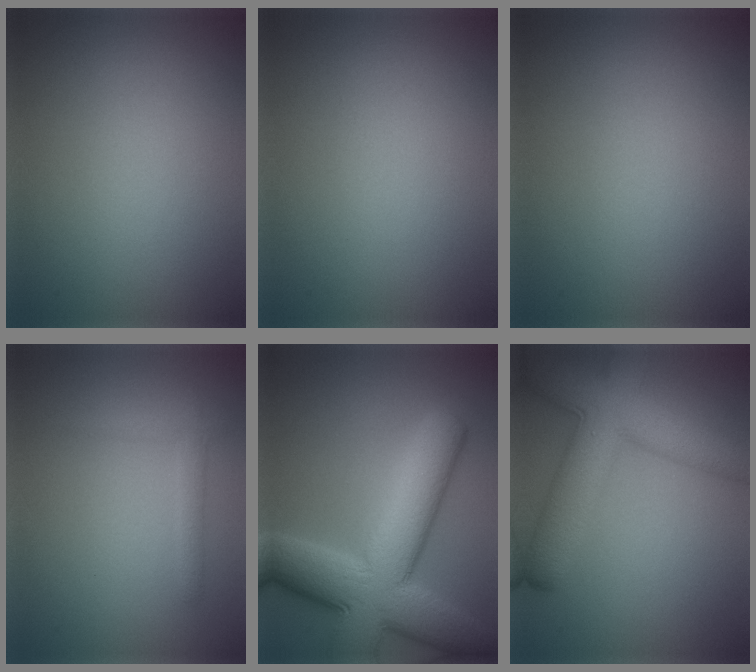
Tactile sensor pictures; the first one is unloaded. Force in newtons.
{"total": 0.0}
{"total": 0.0}
{"total": 1.4, "press": 1.4, "slide": 0.1}
{"total": 12.0, "press": 12.0, "slide": 0.4}
{"total": 8.7, "press": 8.7, "slide": 0.3}